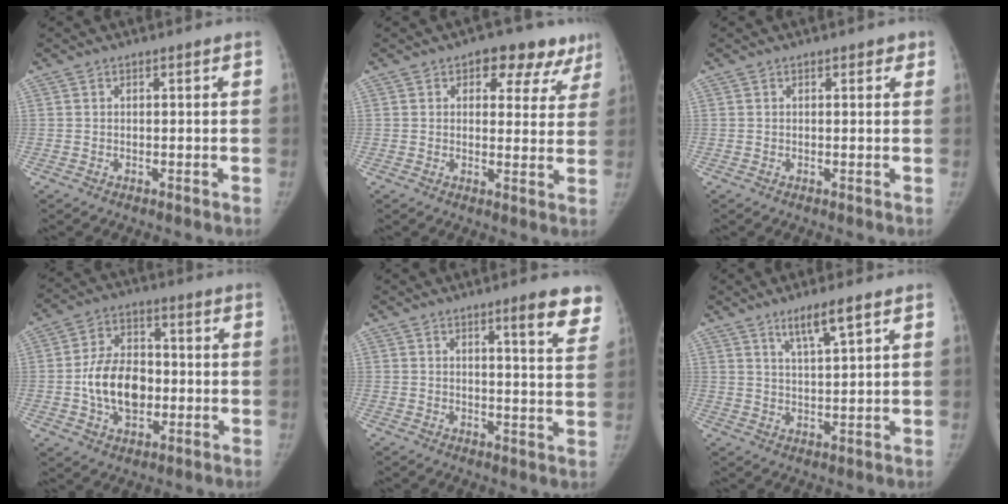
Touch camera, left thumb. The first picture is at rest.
{"total": 10.2, "force": [6.1, 6.2, 5.4], "torque": [-0.003, -0.018, 0.066]}
{"total": 1.5, "force": [0.9, 0.8, 0.9], "torque": [0.002, -0.001, 0.007]}
{"total": 12.5, "force": [-1.7, 8.7, 8.8], "torque": [-0.125, 0.019, -0.029]}
{"total": 8.7, "force": [5.8, 1.4, 6.3], "torque": [-0.055, -0.031, 0.067]}
{"total": 5.7, "force": [3.6, 0.5, 4.4], "torque": [-0.079, -0.023, 0.070]}